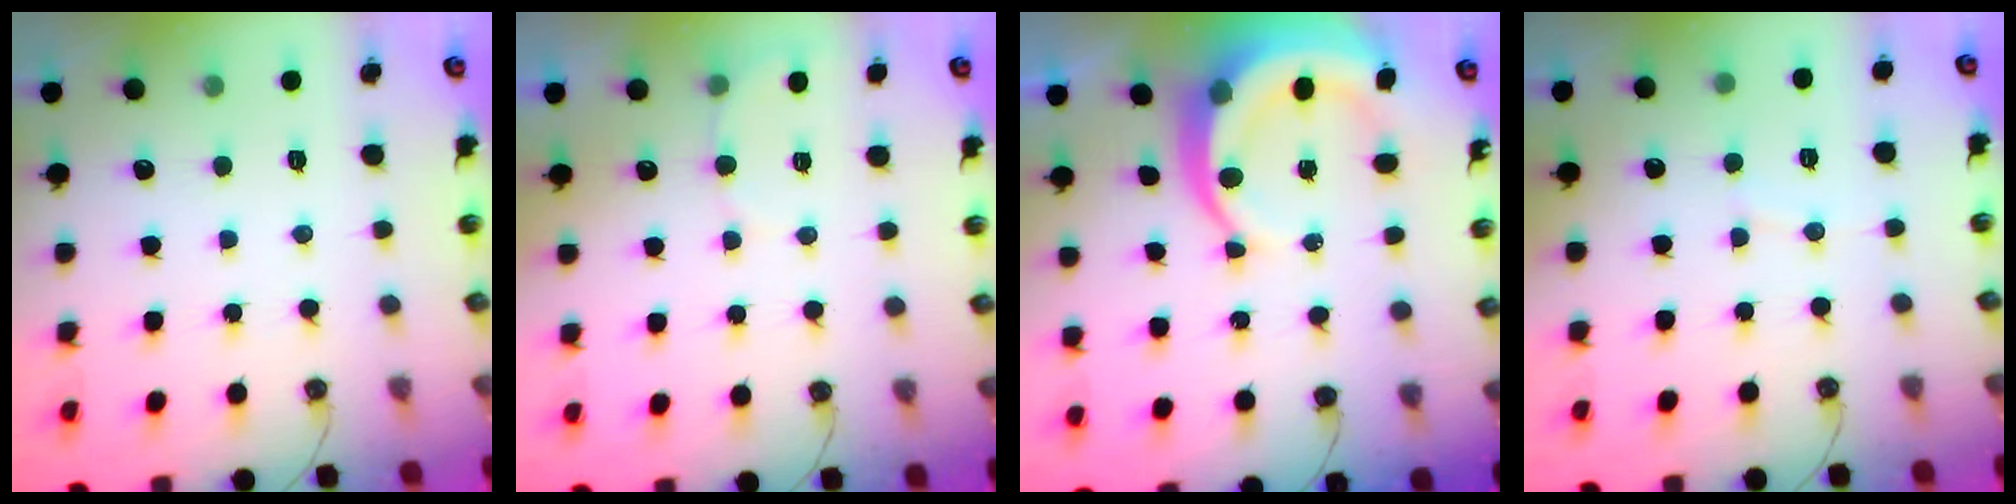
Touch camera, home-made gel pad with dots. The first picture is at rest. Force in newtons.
{"total": 4.9, "press": 4.8, "slide": 1.3}
{"total": 10.2, "press": 10.1, "slide": 1.3}
{"total": 2.5, "press": 2.5, "slide": 0.2}